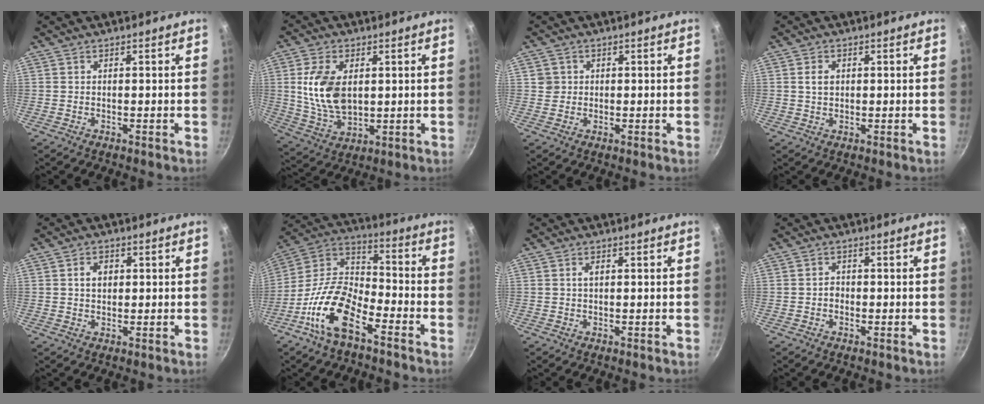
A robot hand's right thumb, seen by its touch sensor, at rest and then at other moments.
{"total": 12.1, "force": [2.0, 7.4, 9.4], "torque": [-0.168, -0.019, 0.046]}
{"total": 2.3, "force": [0.2, 2.3, 0.4], "torque": [0.004, 0.009, 0.002]}
{"total": 2.5, "force": [0.5, 1.8, 1.6], "torque": [-0.022, 0.002, 0.010]}
{"total": 3.3, "force": [0.7, 2.5, 2.1], "torque": [-0.019, 0.003, 0.011]}
{"total": 16.0, "force": [-8.6, 7.3, 11.3], "torque": [-0.208, 0.070, -0.186]}
{"total": 1.4, "force": [0.3, 0.8, 1.2], "torque": [-0.018, 0.005, 0.004]}
{"total": 1.4, "force": [-0.4, 1.1, 0.6], "torque": [-0.003, 0.008, -0.007]}